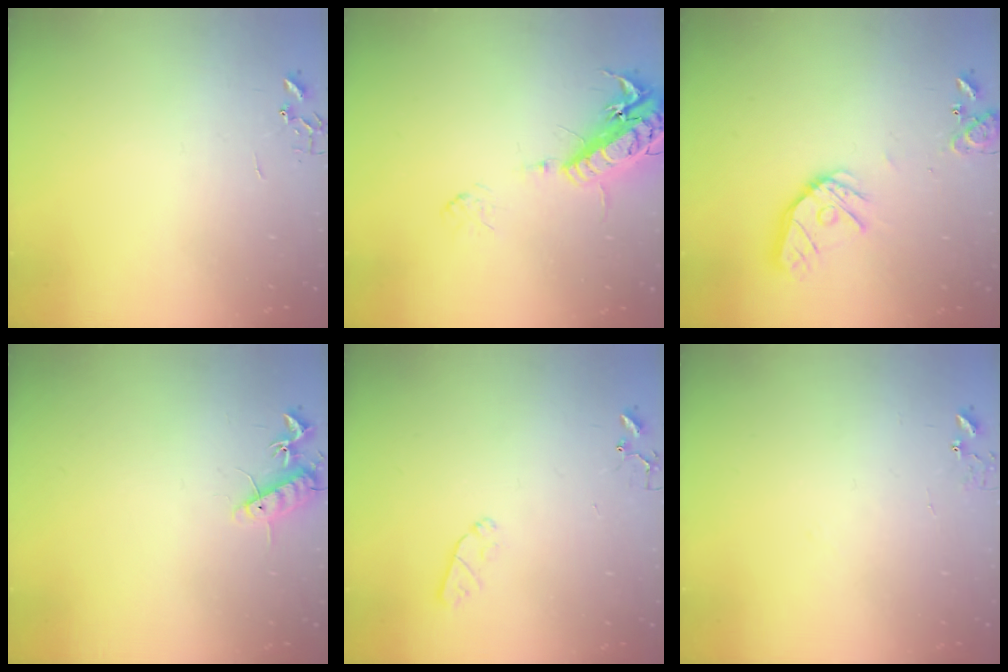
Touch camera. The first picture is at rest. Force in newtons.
{"total": 16.4, "press": 15.9, "slide": 3.8}
{"total": 15.4, "press": 15.3, "slide": 2.1}
{"total": 10.1, "press": 10.0, "slide": 0.8}
{"total": 5.2, "press": 5.2, "slide": 0.8}
{"total": 6.8, "press": 6.8, "slide": 0.6}